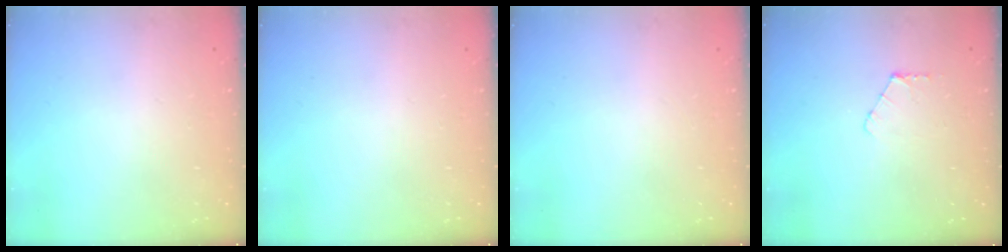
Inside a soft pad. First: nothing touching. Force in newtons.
{"total": 0.0}
{"total": 0.0}
{"total": 4.2, "press": 4.2, "slide": 0.4}